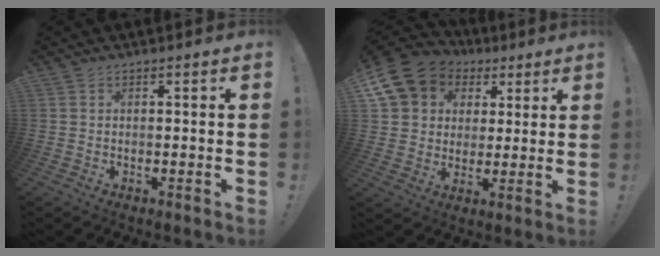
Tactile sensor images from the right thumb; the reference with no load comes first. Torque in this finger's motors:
{"motor_torque": [0.34, 1.05, 0.27, 0.00, 0.06]}